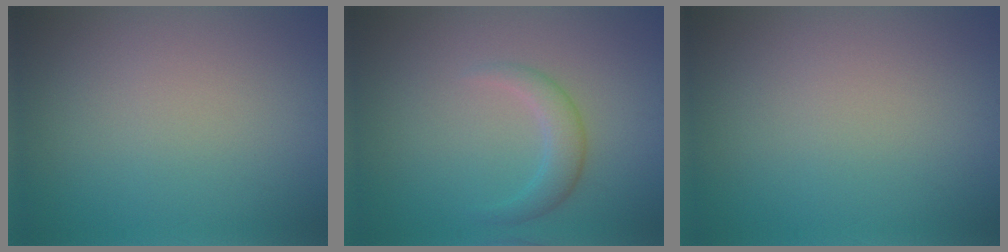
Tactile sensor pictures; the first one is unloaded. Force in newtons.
{"total": 2.3, "press": 2.3, "slide": 0.1}
{"total": 0.0}